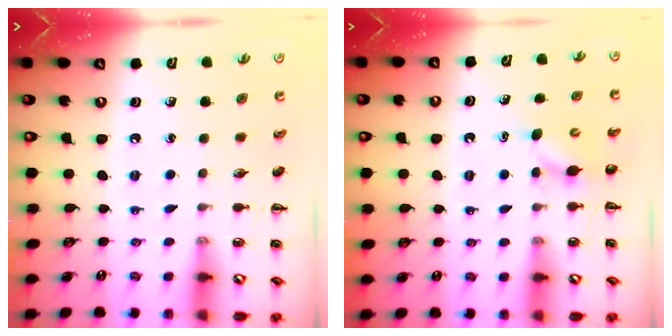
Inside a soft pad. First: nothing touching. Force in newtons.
{"total": 3.7, "press": 3.6, "slide": 1.0}